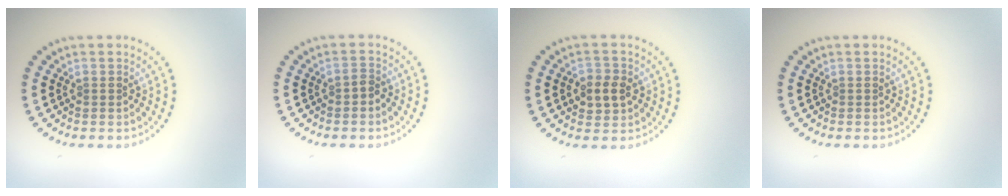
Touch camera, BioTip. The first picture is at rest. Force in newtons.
{"total": 0.9, "press": 0.7, "slide": 0.5}
{"total": 2.6, "press": 2.6, "slide": 0.2}
{"total": 0.0}